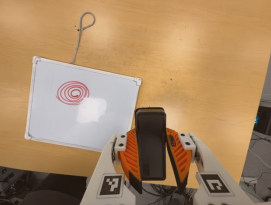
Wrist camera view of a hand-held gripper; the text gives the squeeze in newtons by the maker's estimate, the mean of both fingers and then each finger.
{"total": 8.3, "left": 6.0, "right": 10.5}